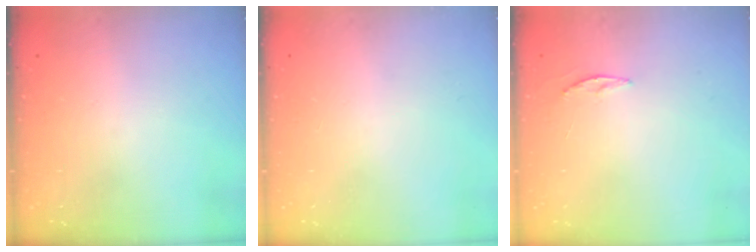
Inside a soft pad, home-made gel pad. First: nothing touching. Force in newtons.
{"total": 0.0}
{"total": 3.3, "press": 3.3, "slide": 0.4}